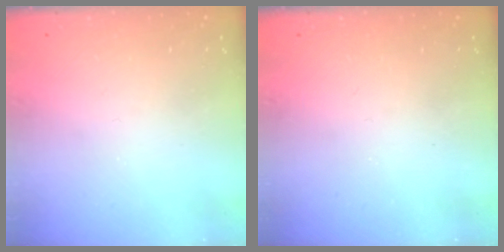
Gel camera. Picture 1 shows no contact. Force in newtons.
{"total": 0.0}